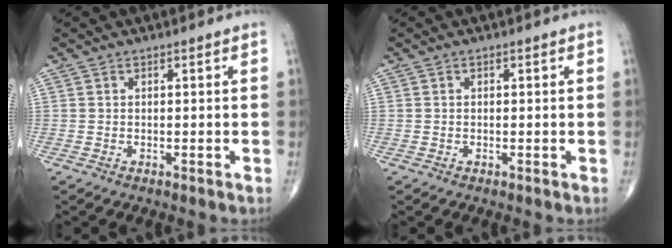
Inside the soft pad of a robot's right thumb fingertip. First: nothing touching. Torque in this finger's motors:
{"motor_torque": [-0.31, -0.09, -0.01, 0.10, -0.02]}